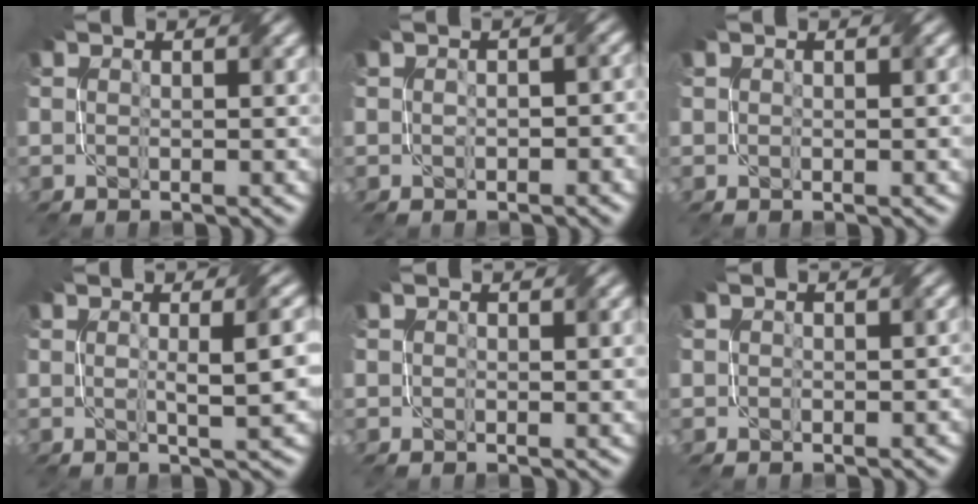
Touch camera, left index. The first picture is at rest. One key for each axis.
{"total": 1.9, "fx": -0.3, "fy": 1.2, "fz": 1.4, "tx": -0.021, "ty": -0.002, "tz": 0.002}
{"total": 1.1, "fx": 0.3, "fy": 0.6, "fz": 0.8, "tx": -0.009, "ty": 0.001, "tz": 0.007}
{"total": 3.8, "fx": 0.3, "fy": 0.9, "fz": 3.7, "tx": -0.049, "ty": 0.004, "tz": 0.005}
{"total": 1.2, "fx": 0.5, "fy": 0.7, "fz": 0.8, "tx": -0.010, "ty": 0.000, "tz": 0.011}
{"total": 0.7, "fx": 0.2, "fy": 0.7, "fz": 0.3, "tx": -0.003, "ty": -0.001, "tz": 0.003}